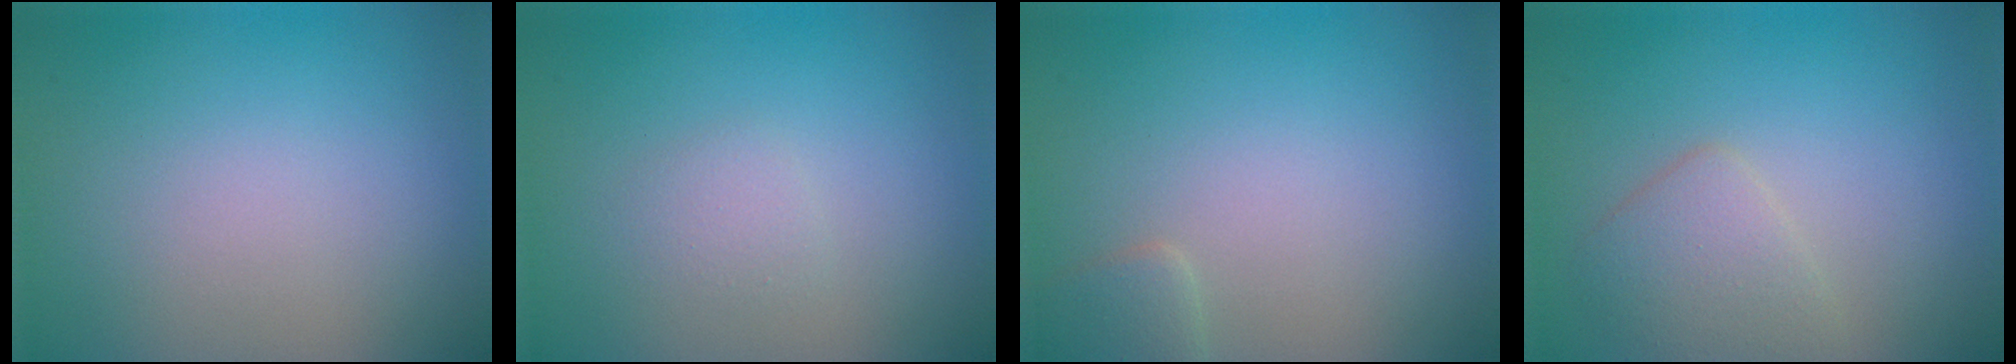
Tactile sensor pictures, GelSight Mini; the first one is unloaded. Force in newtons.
{"total": 0.9, "press": 0.9, "slide": 0.0}
{"total": 1.4, "press": 1.4, "slide": 0.1}
{"total": 2.4, "press": 2.4, "slide": 0.0}